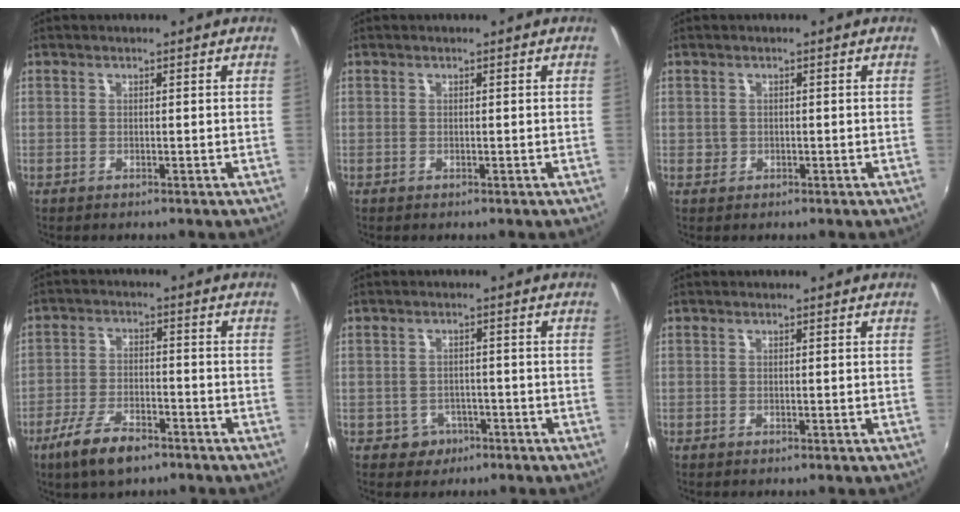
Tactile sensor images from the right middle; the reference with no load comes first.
{"total": 0.0}
{"total": 1.6, "force": [-0.2, 1.5, 0.3], "torque": [-0.002, -0.003, -0.003]}
{"total": 8.9, "force": [-6.0, 3.2, 5.6], "torque": [-0.132, -0.014, -0.111]}
{"total": 4.1, "force": [-2.0, 3.6, 0.5], "torque": [-0.024, 0.005, -0.025]}
{"total": 0.0}